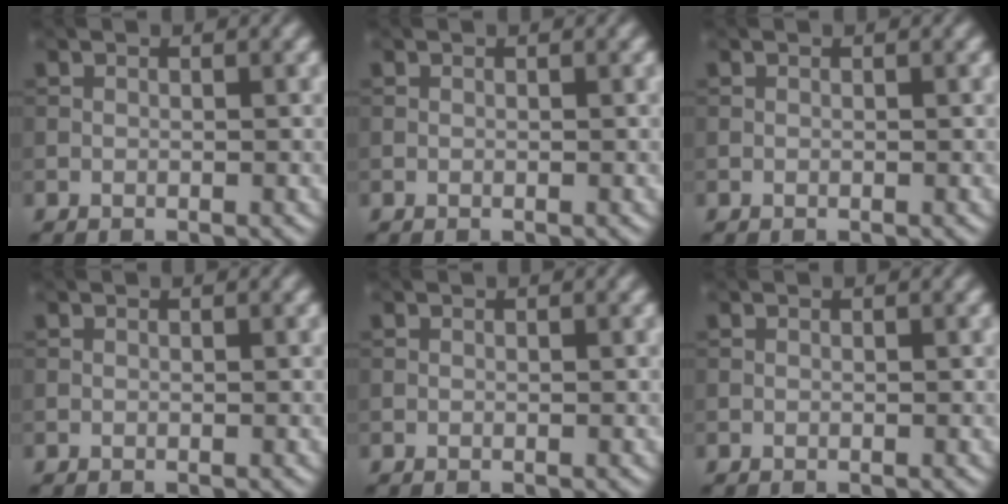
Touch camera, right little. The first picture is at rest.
{"total": 0.0}
{"total": 0.0}
{"total": 0.0}
{"total": 0.0}
{"total": 0.0}